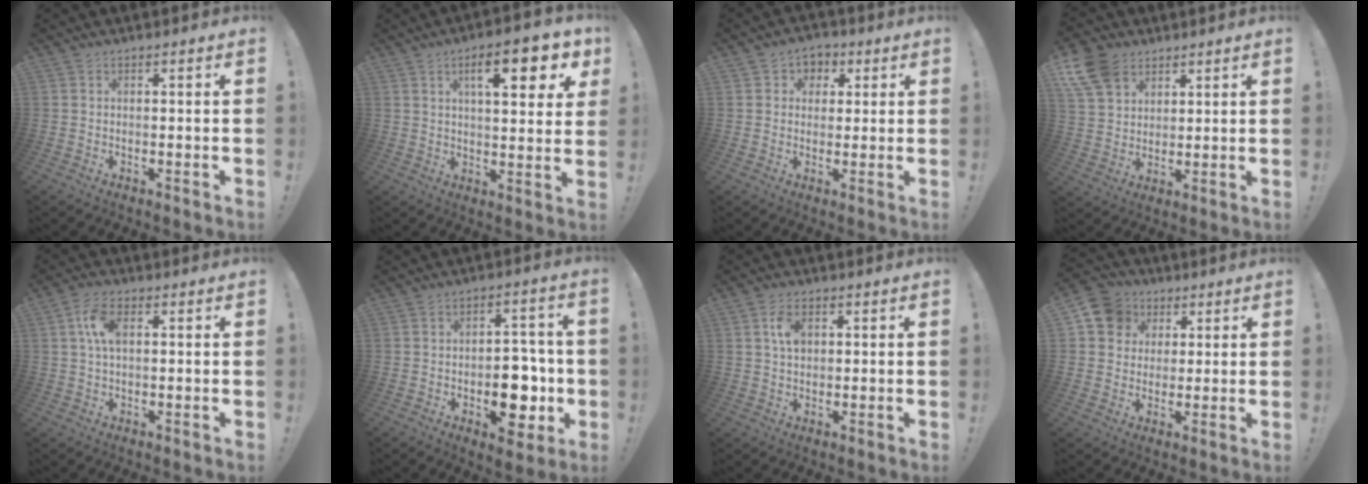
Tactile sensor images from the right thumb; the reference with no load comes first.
{"total": 13.0, "force": [5.3, 3.8, 11.2], "torque": [-0.156, -0.016, 0.078]}
{"total": 4.9, "force": [0.5, 4.6, 1.5], "torque": [-0.008, 0.004, 0.008]}
{"total": 10.9, "force": [6.1, 7.8, 4.7], "torque": [-0.089, -0.029, 0.122]}
{"total": 7.1, "force": [1.6, 4.0, 5.7], "torque": [-0.106, 0.004, 0.027]}
{"total": 13.4, "force": [-3.4, 8.6, 9.7], "torque": [-0.099, 0.019, -0.049]}
{"total": 5.3, "force": [1.3, 3.5, 3.8], "torque": [-0.059, 0.003, 0.023]}
{"total": 10.5, "force": [3.7, 9.2, 3.6], "torque": [-0.045, -0.012, 0.074]}